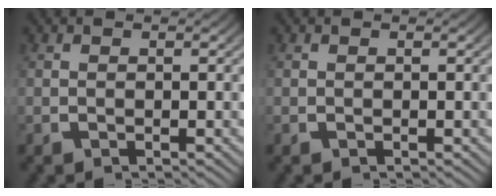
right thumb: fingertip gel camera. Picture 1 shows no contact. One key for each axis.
{"total": 0.0}